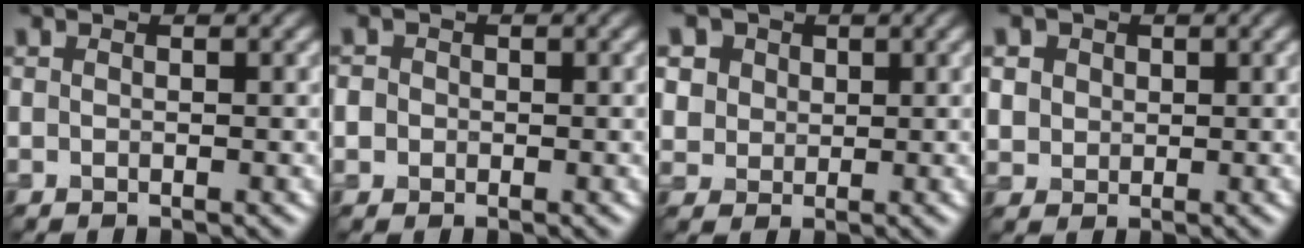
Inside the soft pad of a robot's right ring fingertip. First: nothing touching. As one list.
[{"total": 1.7, "force": [0.1, 1.5, 0.6], "torque": [-0.001, 0.005, -0.003]}, {"total": 5.9, "force": [2.9, 4.6, 2.4], "torque": [-0.063, 0.012, 0.044]}, {"total": 3.8, "force": [1.6, 3.1, 1.5], "torque": [-0.043, 0.009, 0.027]}]